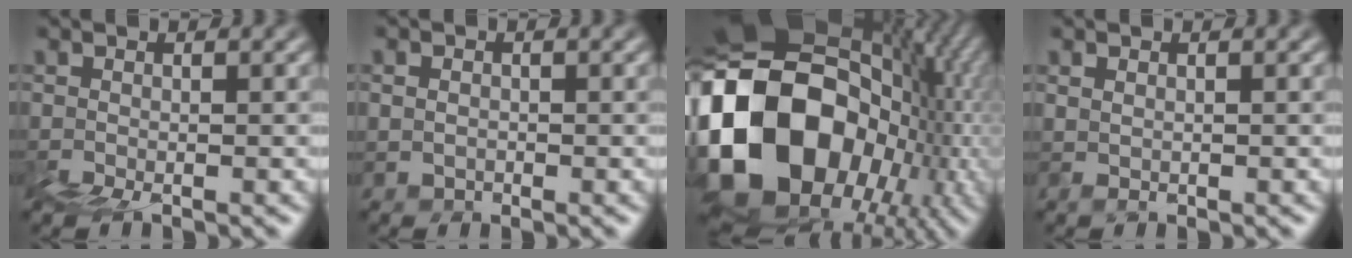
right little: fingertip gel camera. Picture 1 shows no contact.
{"total": 1.7, "force": [1.5, 0.1, -0.8], "torque": [0.043, 0.014, 0.016]}
{"total": 19.4, "force": [-0.1, 15.7, 11.4], "torque": [-0.259, 0.012, 0.010]}
{"total": 1.5, "force": [1.1, -0.4, -0.9], "torque": [0.025, 0.006, 0.026]}